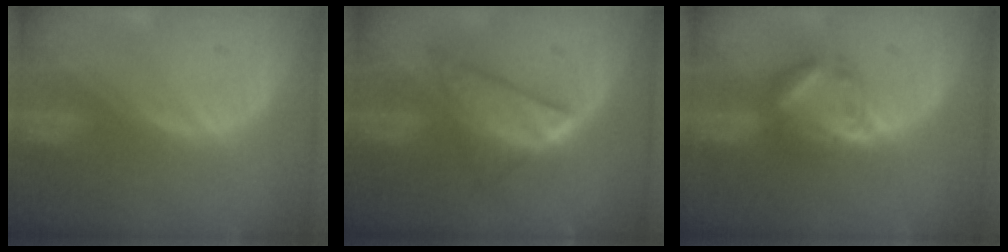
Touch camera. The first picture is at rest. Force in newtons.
{"total": 6.7, "press": 6.6, "slide": 0.3}
{"total": 5.9, "press": 5.8, "slide": 1.4}